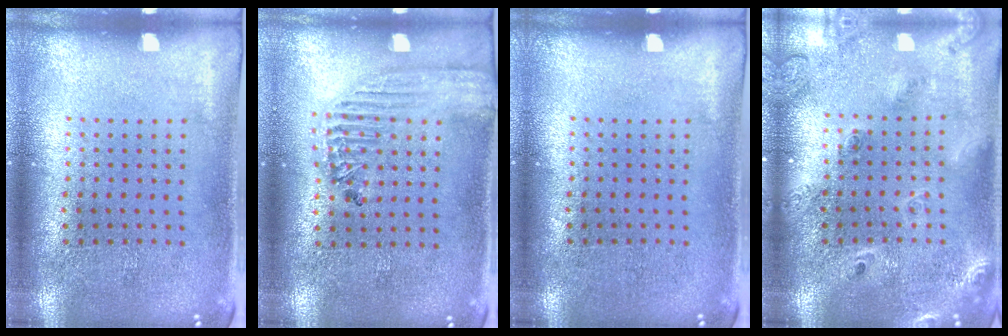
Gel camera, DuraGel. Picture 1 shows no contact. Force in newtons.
{"total": 1.8, "press": 1.6, "slide": 0.7}
{"total": 0.0}
{"total": 2.0, "press": 1.7, "slide": 1.0}